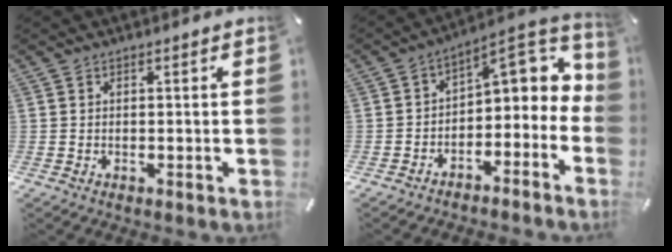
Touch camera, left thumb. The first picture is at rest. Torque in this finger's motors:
{"motor_torque": [-0.25, 0.88, 0.70, 0.64, 0.08]}